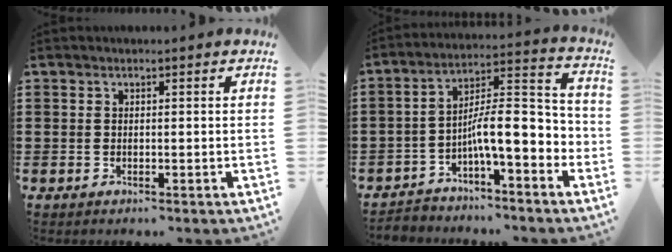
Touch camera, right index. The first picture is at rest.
{"total": 8.5, "force": [-2.8, 2.5, 7.7], "torque": [-0.134, -0.010, -0.054]}